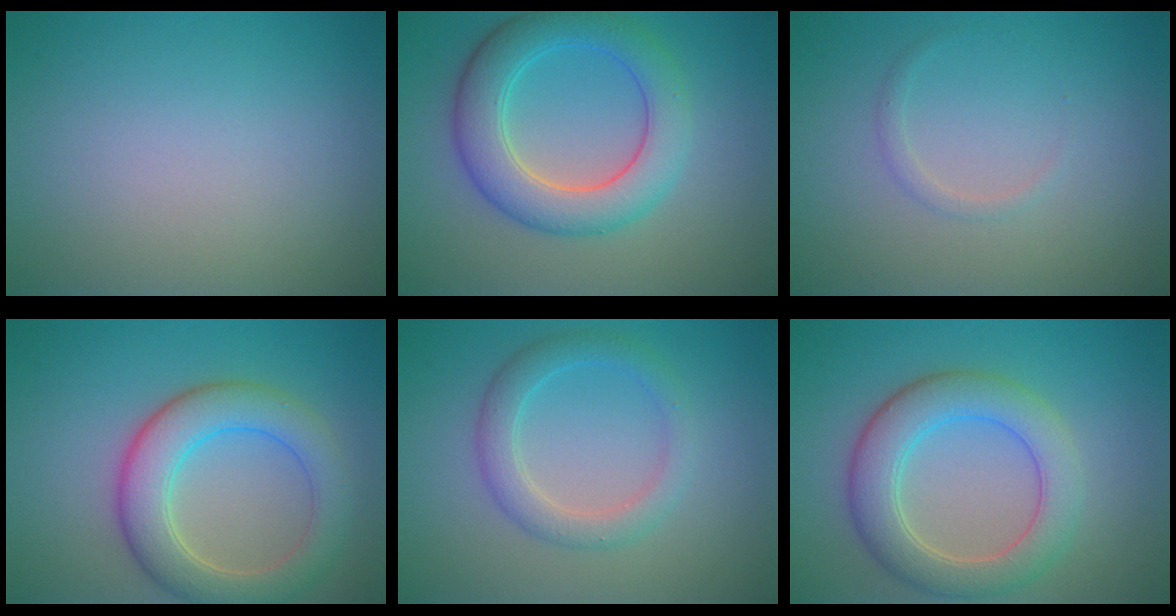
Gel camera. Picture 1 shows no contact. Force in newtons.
{"total": 6.3, "press": 6.3, "slide": 0.2}
{"total": 0.8, "press": 0.8, "slide": 0.0}
{"total": 6.2, "press": 6.2, "slide": 0.4}
{"total": 3.1, "press": 3.1, "slide": 0.0}
{"total": 5.8, "press": 5.8, "slide": 0.6}